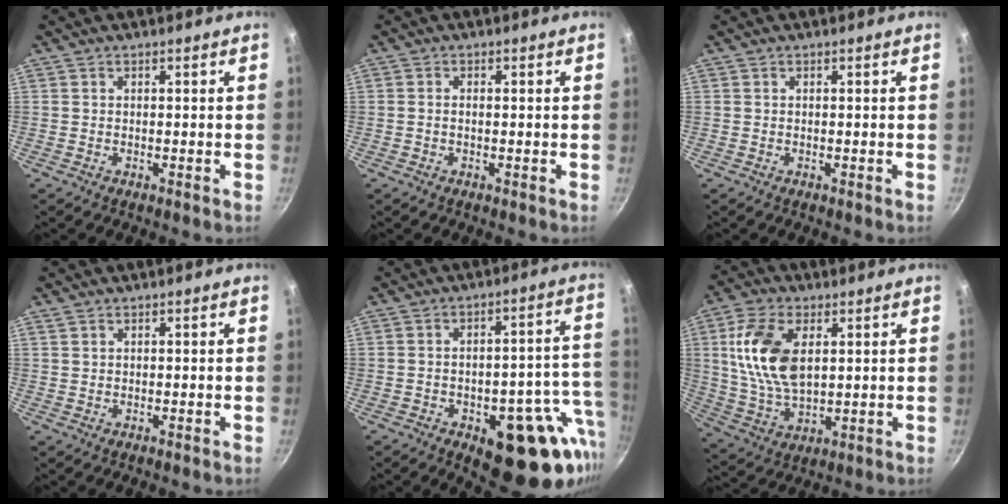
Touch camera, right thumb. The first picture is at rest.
{"total": 0.8, "force": [-0.1, 0.3, 0.7], "torque": [-0.013, 0.003, -0.003]}
{"total": 0.0}
{"total": 0.6, "force": [0.4, 0.3, 0.2], "torque": [-0.005, 0.001, 0.008]}
{"total": 19.6, "force": [-6.6, 9.5, 15.8], "torque": [-0.134, 0.019, -0.076]}
{"total": 14.4, "force": [3.4, 8.1, 11.4], "torque": [-0.211, -0.011, 0.070]}